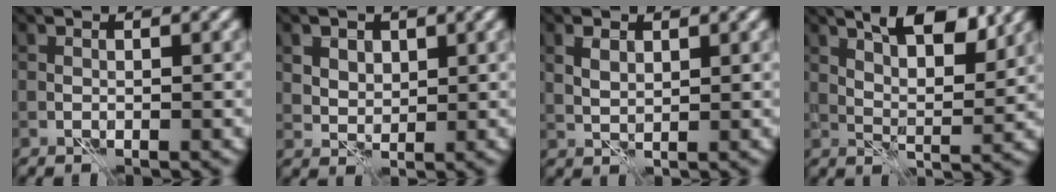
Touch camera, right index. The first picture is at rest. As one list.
[{"total": 3.7, "force": [2.1, 2.5, 1.7], "torque": [-0.047, 0.004, 0.039]}, {"total": 1.7, "force": [0.9, 0.9, 1.1], "torque": [-0.025, 0.001, 0.018]}, {"total": 6.2, "force": [4.0, 2.1, 4.3], "torque": [-0.058, 0.001, 0.062]}]